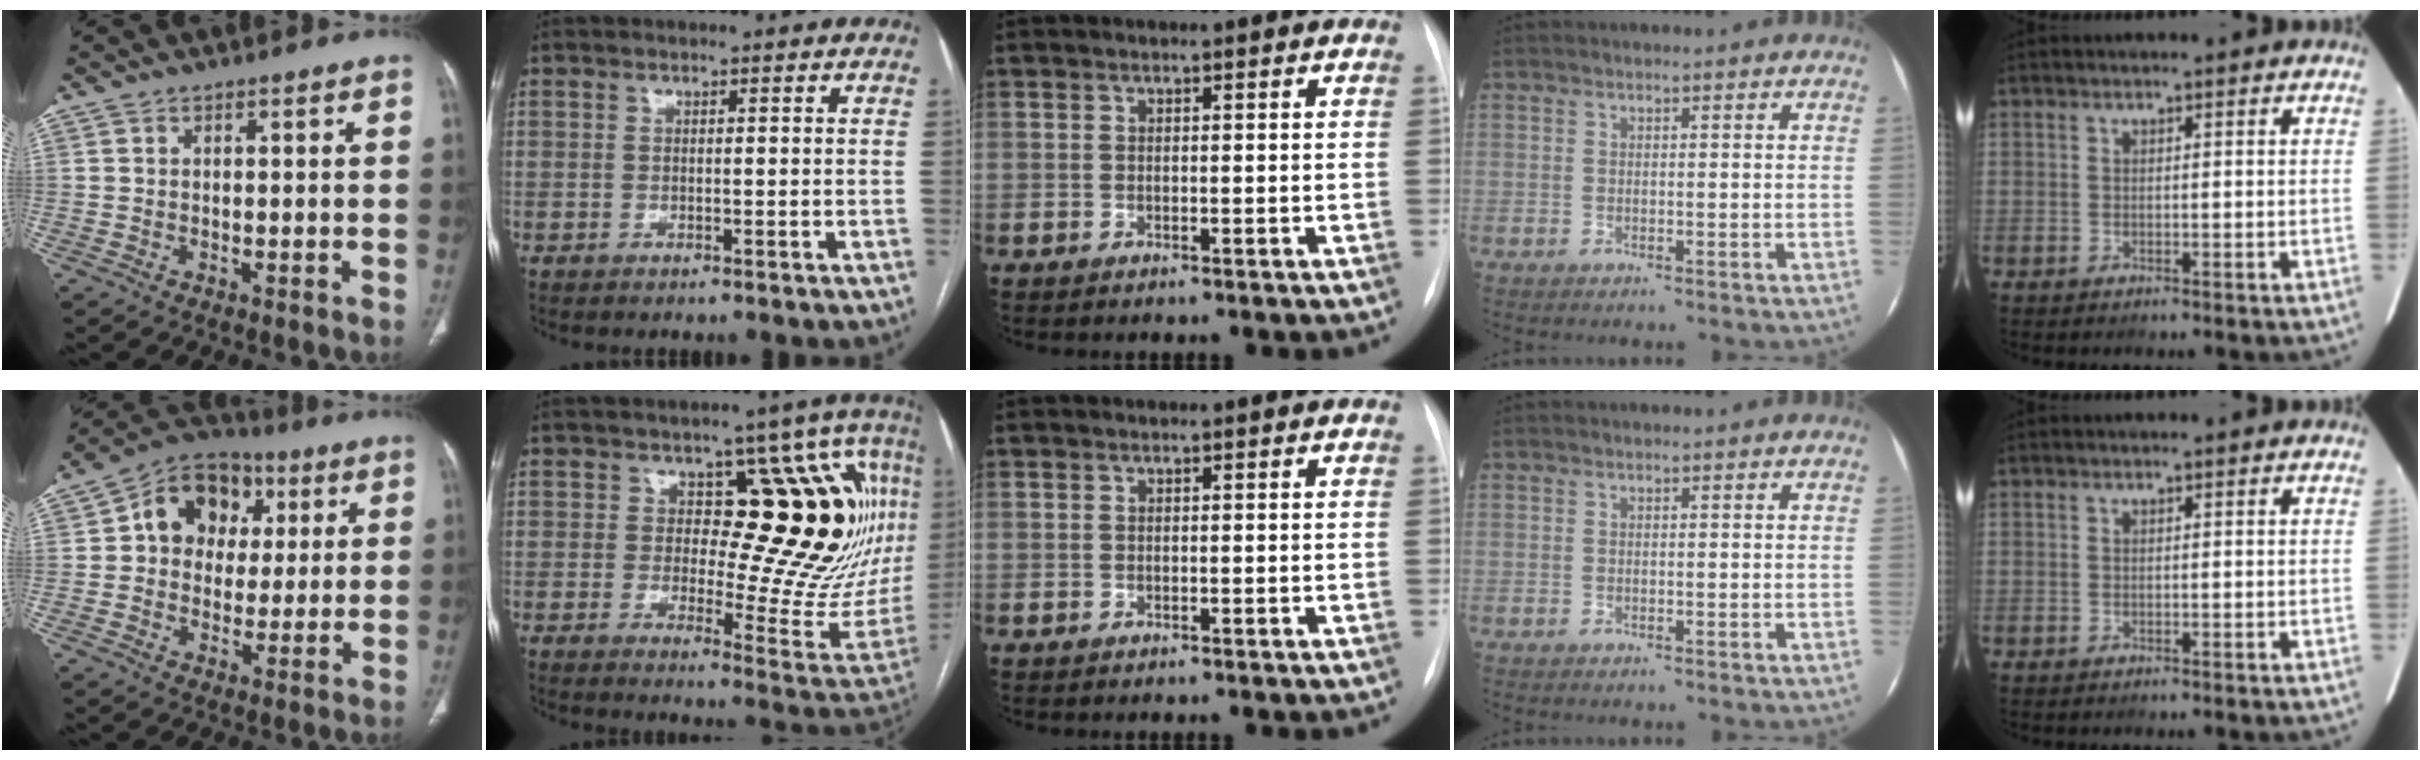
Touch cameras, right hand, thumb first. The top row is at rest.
{"thumb": {"total": 13.4, "force": [3.4, 10.9, 7.1], "torque": [-0.065, 0.009, 0.045]}, "index": {"total": 22.0, "force": [4.5, 8.7, 19.7], "torque": [-0.202, 0.012, 0.069]}}